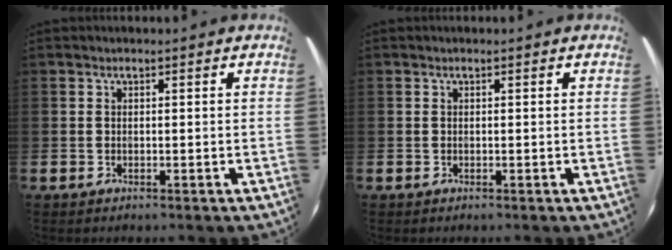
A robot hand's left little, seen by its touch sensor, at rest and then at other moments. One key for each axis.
{"total": 0.0}